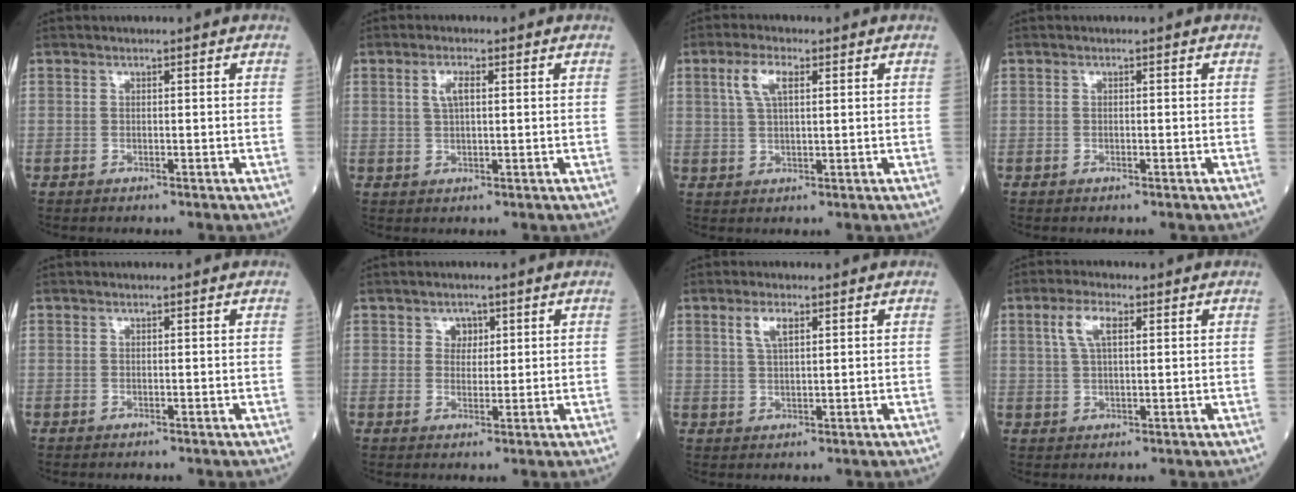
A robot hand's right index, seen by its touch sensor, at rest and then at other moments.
{"total": 3.0, "force": [1.0, 0.9, 2.7], "torque": [-0.056, 0.005, 0.020]}
{"total": 4.6, "force": [2.0, 1.6, 3.8], "torque": [-0.087, 0.013, 0.043]}
{"total": 0.0}
{"total": 0.0}
{"total": 2.3, "force": [1.2, 1.9, 0.8], "torque": [-0.007, 0.001, 0.018]}
{"total": 3.2, "force": [1.7, 1.0, 2.5], "torque": [-0.056, 0.006, 0.037]}
{"total": 4.6, "force": [1.9, 1.6, 3.8], "torque": [-0.087, 0.014, 0.042]}